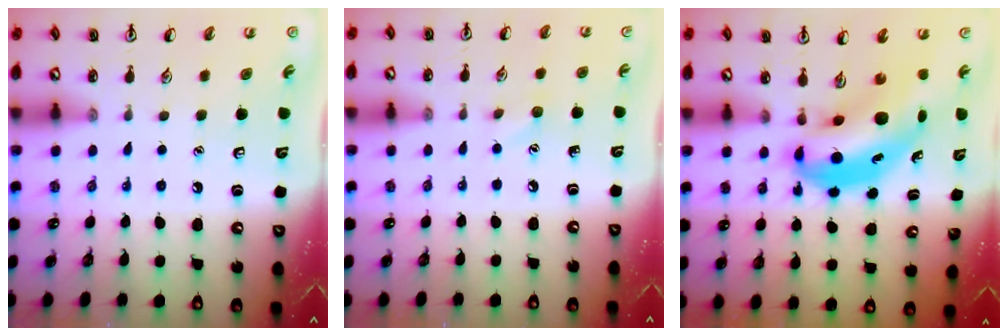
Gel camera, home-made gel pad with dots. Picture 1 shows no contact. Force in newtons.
{"total": 4.7, "press": 4.5, "slide": 1.3}
{"total": 7.4, "press": 7.2, "slide": 1.7}